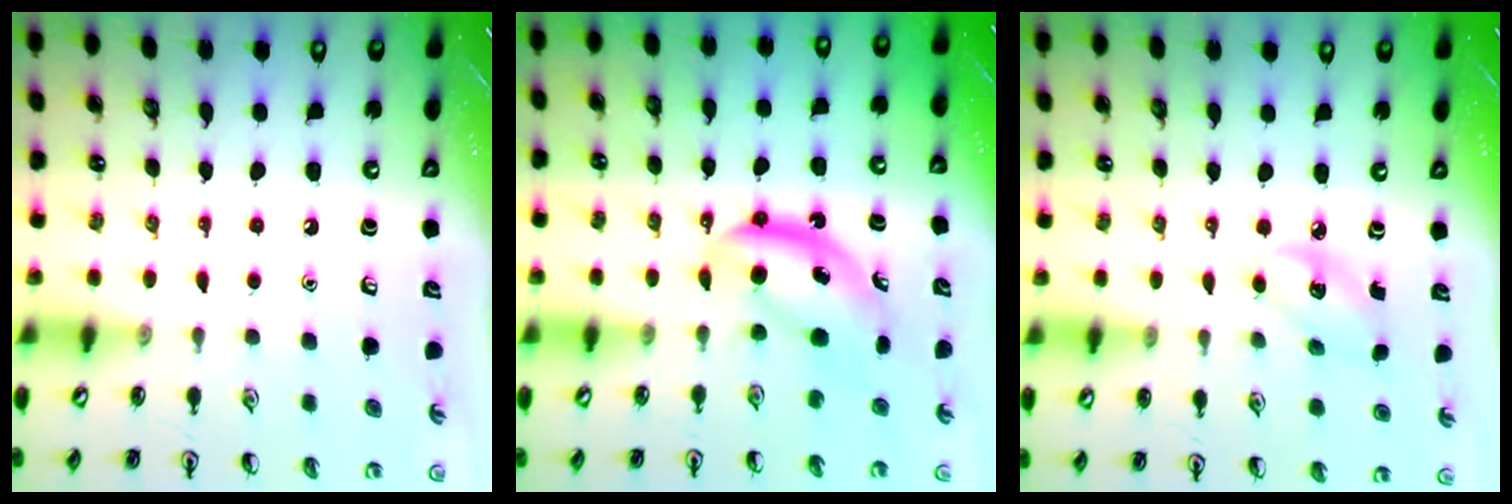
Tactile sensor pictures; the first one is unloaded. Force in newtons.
{"total": 5.9, "press": 5.8, "slide": 1.3}
{"total": 2.8, "press": 2.7, "slide": 0.8}